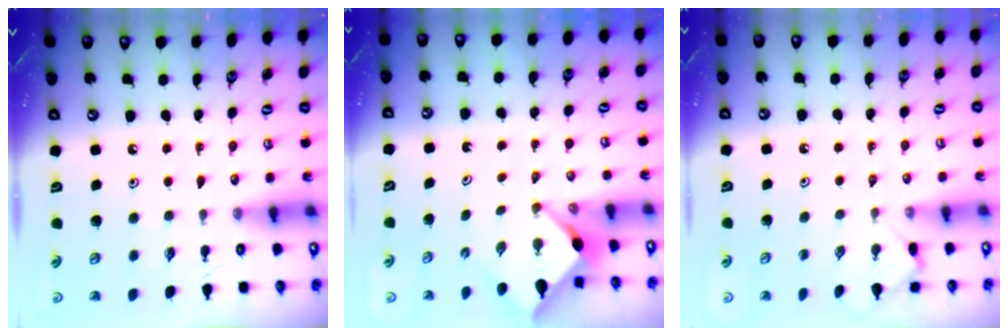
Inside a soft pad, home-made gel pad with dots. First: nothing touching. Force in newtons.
{"total": 2.5, "press": 2.5, "slide": 0.3}
{"total": 4.1, "press": 4.1, "slide": 0.7}